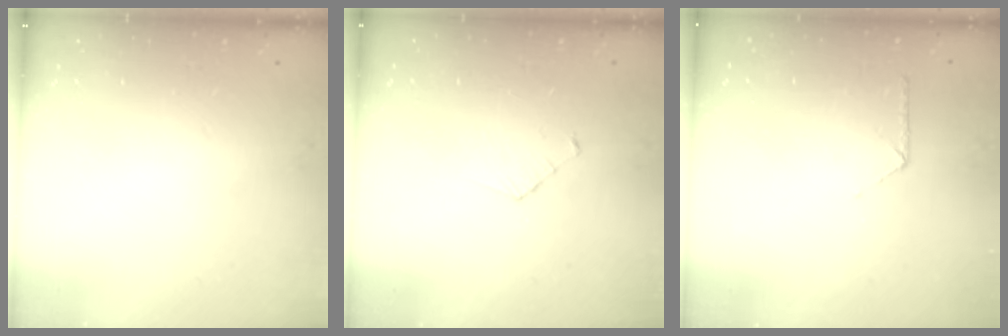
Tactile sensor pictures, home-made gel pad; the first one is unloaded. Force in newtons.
{"total": 3.2, "press": 3.2, "slide": 0.3}
{"total": 6.9, "press": 6.9, "slide": 0.6}